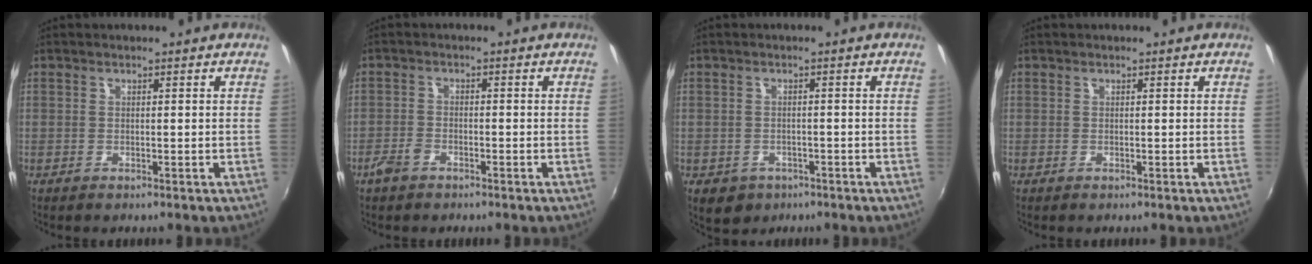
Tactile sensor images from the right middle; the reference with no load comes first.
{"total": 3.4, "force": [-2.4, 1.7, 1.5], "torque": [-0.043, -0.001, -0.048]}
{"total": 5.1, "force": [-2.4, 4.1, 1.9], "torque": [-0.045, -0.011, -0.030]}
{"total": 0.0}